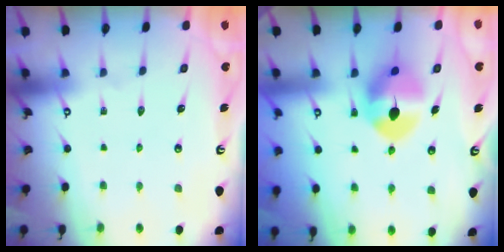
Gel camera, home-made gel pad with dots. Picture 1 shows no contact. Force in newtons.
{"total": 9.4, "press": 9.3, "slide": 1.0}